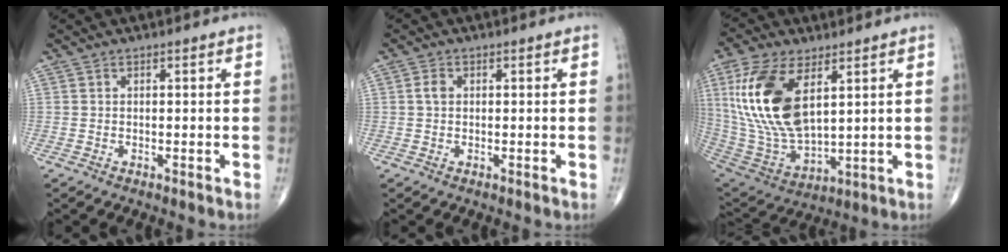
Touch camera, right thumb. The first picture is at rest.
{"total": 1.7, "force": [0.2, 1.2, 1.2], "torque": [-0.022, 0.004, 0.002]}
{"total": 19.9, "force": [6.2, 9.8, 16.1], "torque": [-0.329, -0.027, 0.128]}